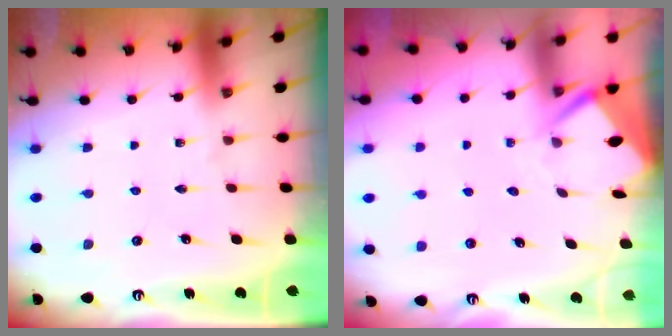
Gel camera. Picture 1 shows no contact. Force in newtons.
{"total": 3.3, "press": 3.3, "slide": 0.3}